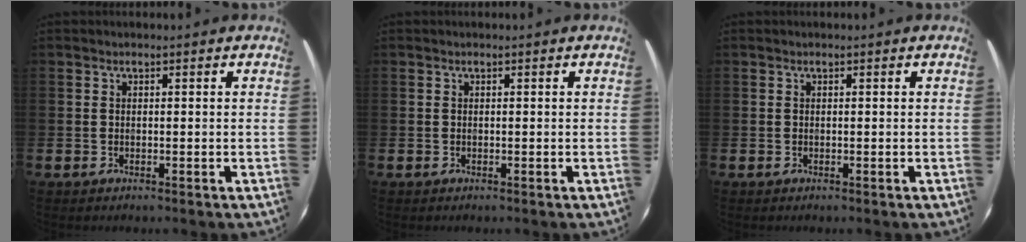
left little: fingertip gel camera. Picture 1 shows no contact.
{"total": 0.0}
{"total": 0.0}